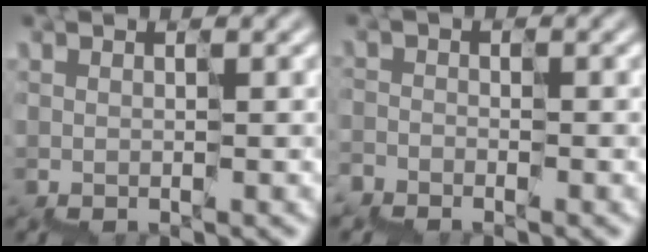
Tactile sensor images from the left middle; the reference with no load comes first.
{"total": 2.2, "force": [-1.8, -0.4, -1.1], "torque": [0.020, -0.010, -0.045]}